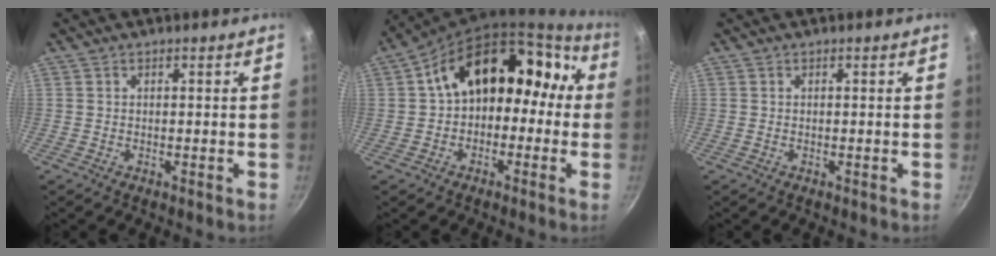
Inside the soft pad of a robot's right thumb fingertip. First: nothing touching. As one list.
[{"total": 17.7, "force": [0.3, 13.0, 12.0], "torque": [-0.120, 0.086, 0.001]}, {"total": 0.0}]